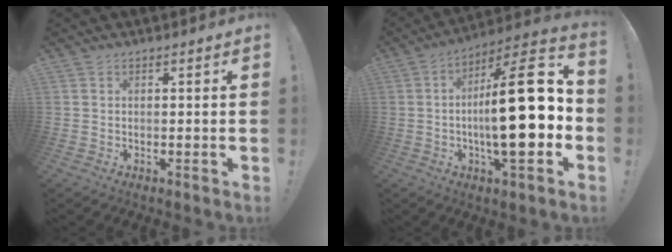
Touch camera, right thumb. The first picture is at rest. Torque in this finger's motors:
{"motor_torque": [2.16, 2.85, 2.49, -0.28, 0.26]}